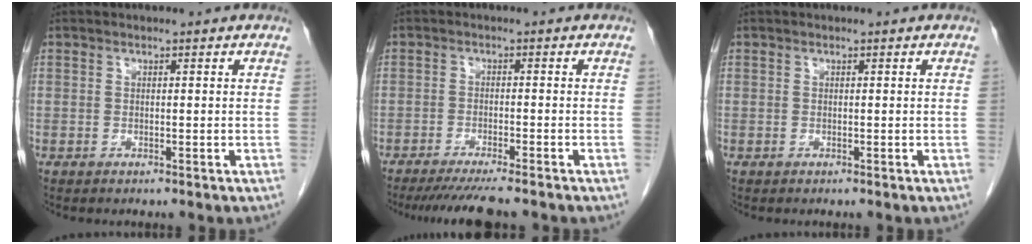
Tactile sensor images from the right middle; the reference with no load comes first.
{"total": 8.8, "force": [-7.6, 0.2, 4.5], "torque": [-0.058, -0.020, -0.117]}
{"total": 0.0}